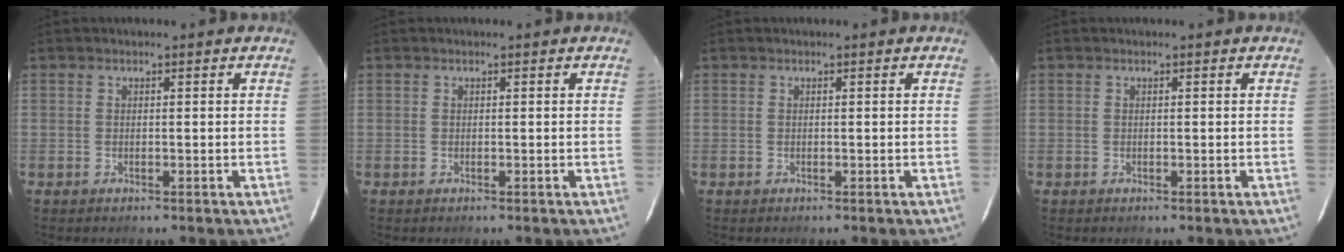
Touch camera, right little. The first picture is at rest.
{"total": 0.0}
{"total": 0.0}
{"total": 0.0}